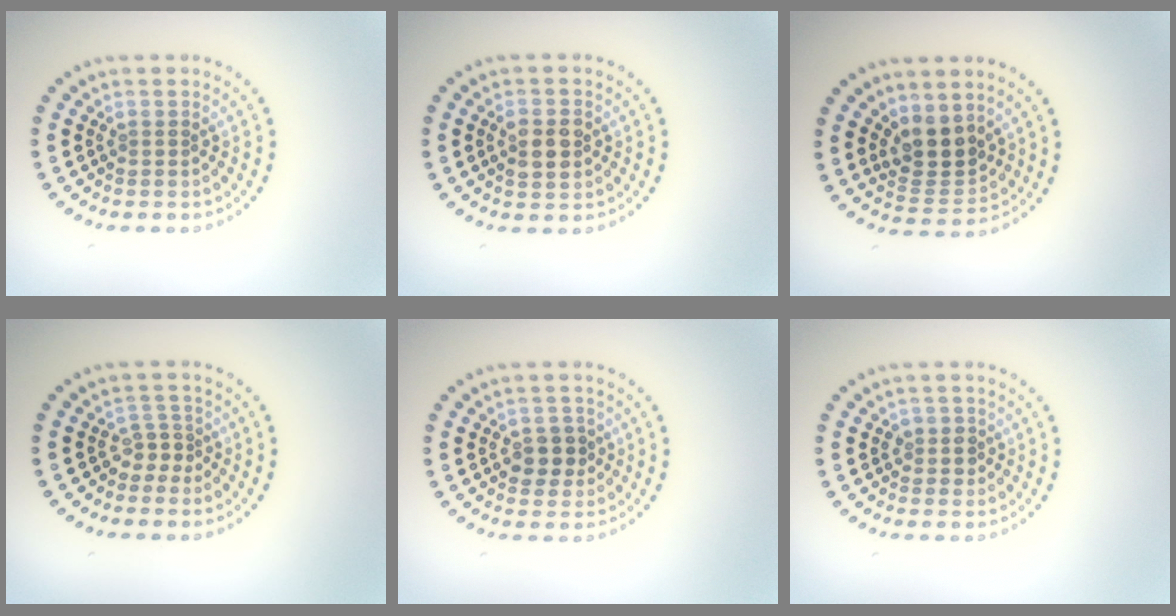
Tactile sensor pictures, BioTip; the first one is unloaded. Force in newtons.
{"total": 2.9, "press": 2.9, "slide": 0.1}
{"total": 3.7, "press": 3.2, "slide": 1.7}
{"total": 1.8, "press": 1.2, "slide": 1.3}
{"total": 2.5, "press": 2.4, "slide": 0.6}
{"total": 1.5, "press": 1.3, "slide": 0.6}